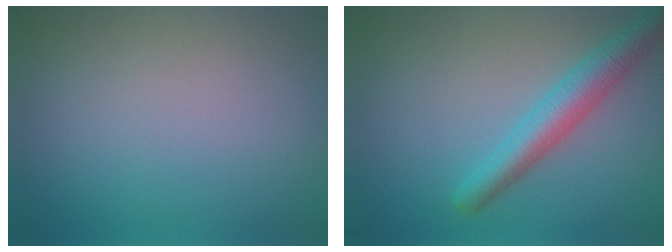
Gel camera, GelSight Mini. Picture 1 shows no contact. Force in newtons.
{"total": 3.8, "press": 3.8, "slide": 0.1}